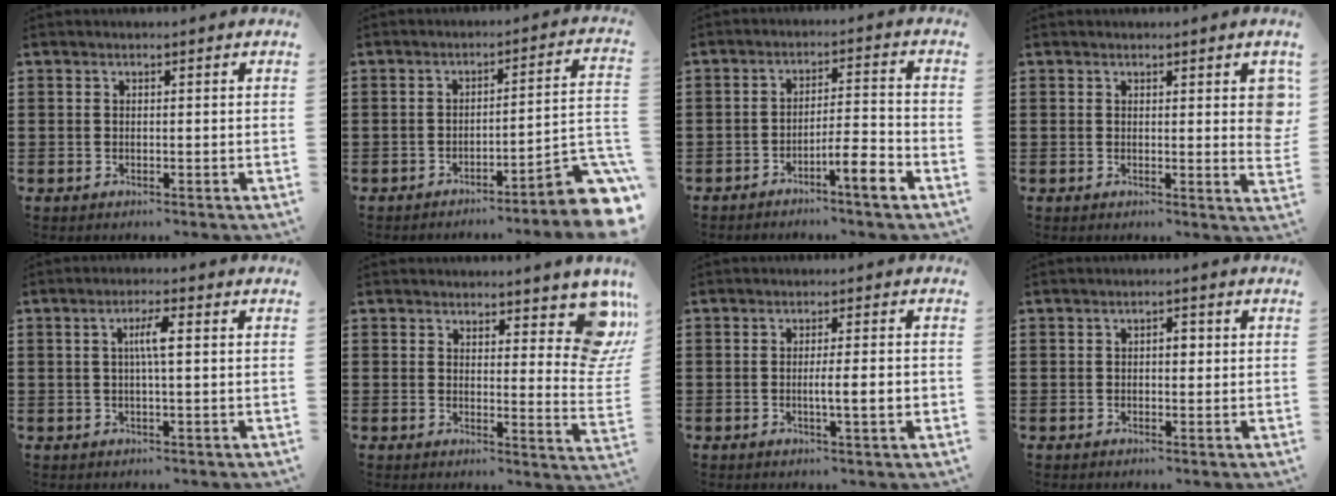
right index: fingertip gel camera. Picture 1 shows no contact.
{"total": 5.4, "force": [-3.6, 0.2, 4.0], "torque": [-0.058, -0.024, -0.072]}
{"total": 5.8, "force": [-3.9, 0.6, 4.2], "torque": [-0.068, 0.002, -0.068]}
{"total": 2.9, "force": [1.4, 0.9, 2.4], "torque": [-0.027, -0.005, 0.019]}
{"total": 3.6, "force": [0.4, 0.5, 3.6], "torque": [-0.068, 0.002, 0.003]}
{"total": 7.9, "force": [5.5, 2.7, 4.9], "torque": [-0.055, -0.032, 0.093]}
{"total": 4.2, "force": [-0.7, 0.1, 4.2], "torque": [-0.071, -0.006, -0.015]}
{"total": 1.8, "force": [0.0, 0.9, 1.6], "torque": [-0.031, 0.007, -0.002]}